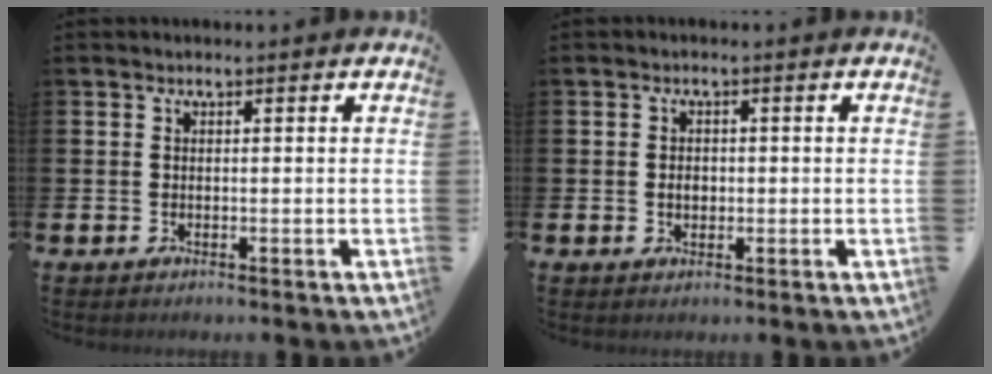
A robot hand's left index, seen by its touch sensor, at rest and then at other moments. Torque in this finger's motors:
{"motor_torque": [0.11, 0.04, 0.00, 0.05]}